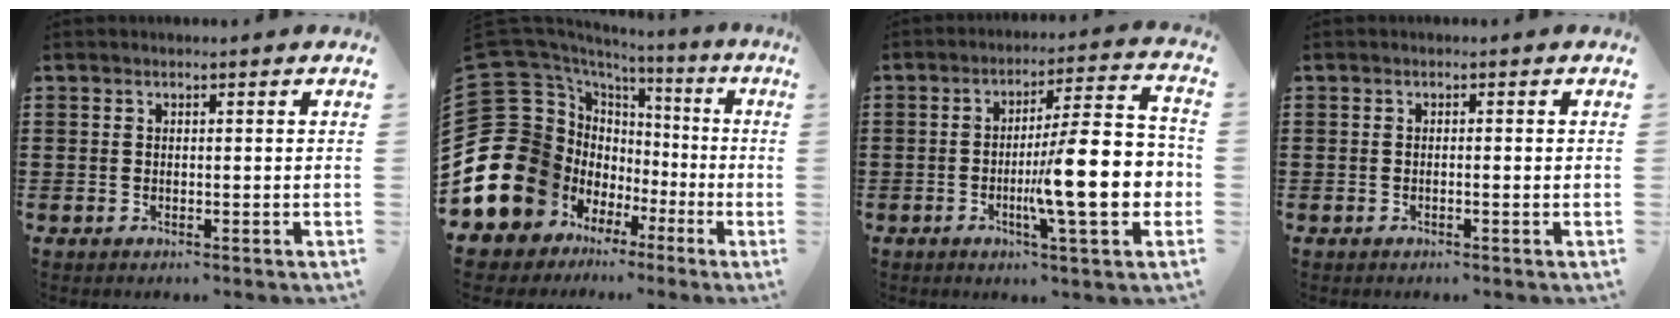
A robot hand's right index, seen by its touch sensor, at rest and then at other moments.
{"total": 22.5, "force": [-4.5, 19.2, 10.8], "torque": [-0.273, -0.025, -0.032]}
{"total": 14.7, "force": [-3.0, 2.6, 14.2], "torque": [-0.215, -0.016, -0.054]}
{"total": 0.7, "force": [-0.3, -0.1, 0.6], "torque": [-0.009, -0.003, -0.006]}